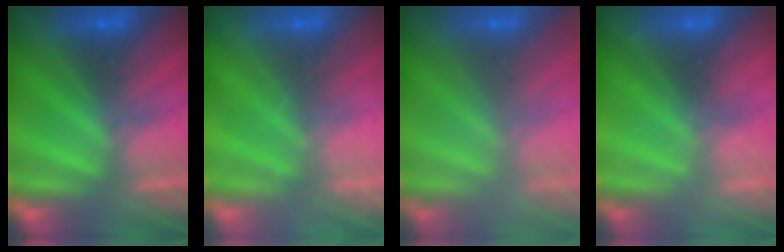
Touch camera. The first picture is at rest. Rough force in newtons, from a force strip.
{"total": 2.4}
{"total": 2.4}
{"total": 2.3}